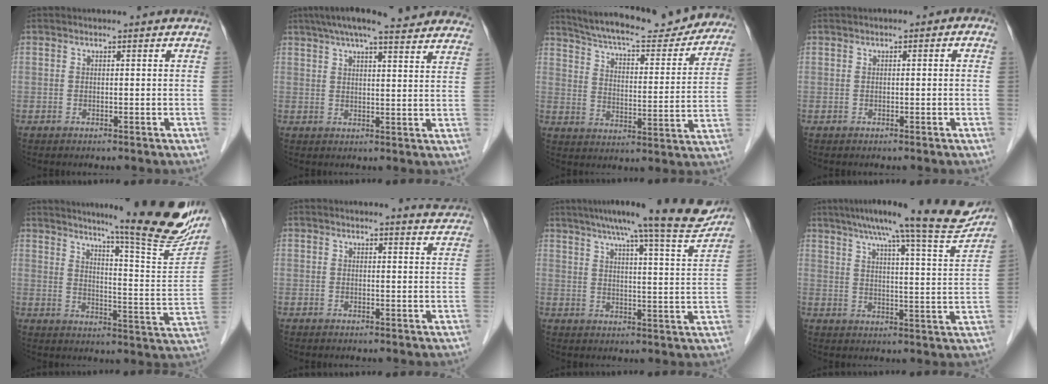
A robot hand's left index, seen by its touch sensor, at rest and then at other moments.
{"total": 20.0, "force": [17.0, 2.7, 10.2], "torque": [-0.151, 0.047, 0.215]}
{"total": 24.6, "force": [22.2, 4.8, 9.5], "torque": [-0.153, -0.025, 0.291]}
{"total": 1.3, "force": [0.0, 0.6, 1.2], "torque": [-0.008, 0.014, -0.004]}
{"total": 22.3, "force": [17.8, 0.2, 13.3], "torque": [-0.181, -0.070, 0.227]}
{"total": 3.0, "force": [3.0, 0.1, 0.3], "torque": [-0.005, -0.015, 0.019]}
{"total": 15.6, "force": [13.5, 0.3, 7.8], "torque": [-0.108, -0.013, 0.170]}
{"total": 17.6, "force": [15.1, 0.6, 9.0], "torque": [-0.128, -0.010, 0.196]}